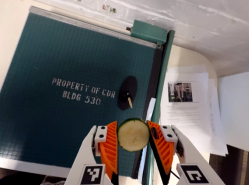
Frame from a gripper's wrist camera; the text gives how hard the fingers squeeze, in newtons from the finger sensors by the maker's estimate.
{"total": 9.3, "left": 9.3, "right": 9.3}